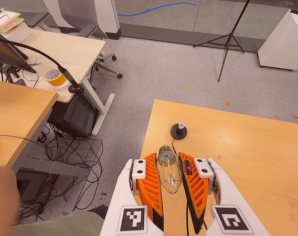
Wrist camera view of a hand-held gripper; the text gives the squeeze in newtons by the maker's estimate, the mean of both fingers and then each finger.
{"total": 19.5, "left": 22.0, "right": 16.9}